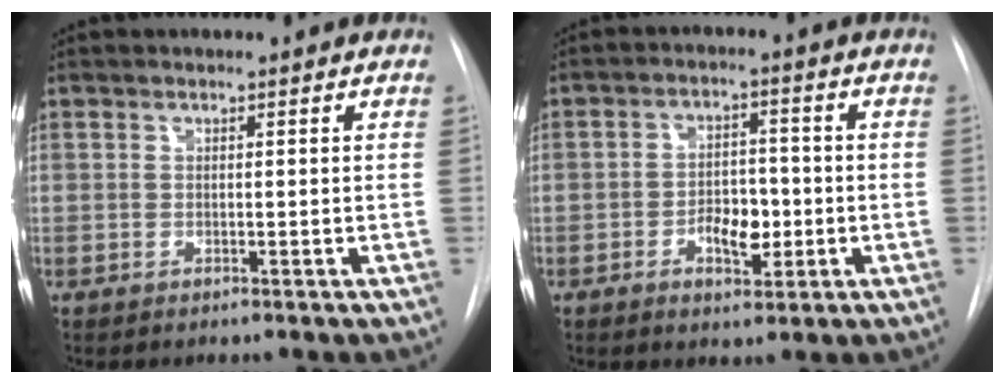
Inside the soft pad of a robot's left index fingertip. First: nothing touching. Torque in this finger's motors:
{"motor_torque": [0.19, 0.03, 0.13, 0.06]}